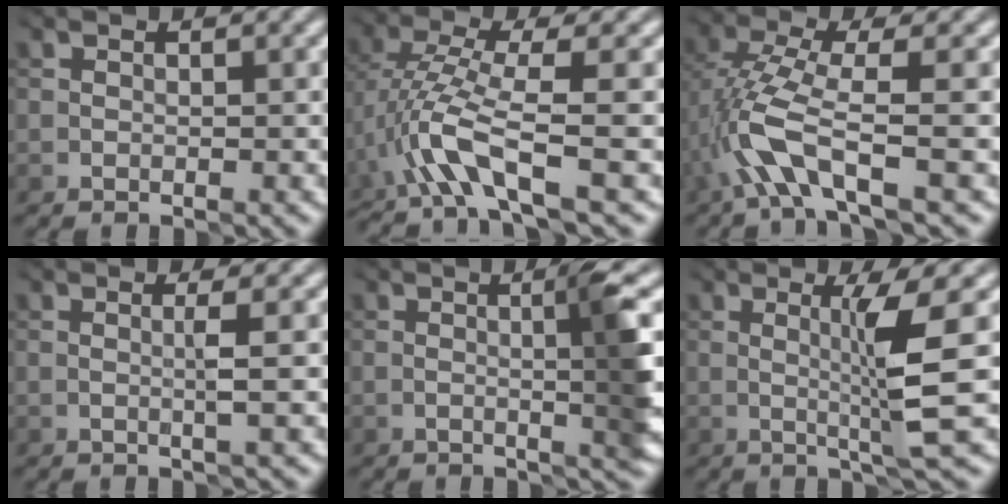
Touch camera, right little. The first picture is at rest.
{"total": 5.9, "force": [-1.5, 1.3, 5.6], "torque": [-0.125, 0.008, -0.038]}
{"total": 4.9, "force": [-1.3, 1.2, 4.6], "torque": [-0.106, 0.006, -0.031]}
{"total": 1.4, "force": [0.2, -0.4, 1.3], "torque": [-0.027, 0.003, 0.005]}
{"total": 4.4, "force": [0.3, 0.2, 4.3], "torque": [-0.065, 0.005, 0.007]}
{"total": 4.6, "force": [0.6, -0.1, 4.6], "torque": [-0.083, -0.003, 0.014]}